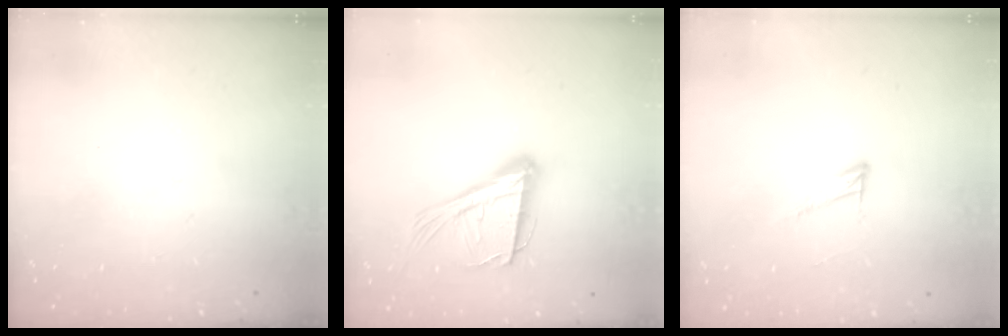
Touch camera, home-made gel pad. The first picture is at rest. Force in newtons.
{"total": 19.5, "press": 19.1, "slide": 3.9}
{"total": 6.5, "press": 6.5, "slide": 0.4}